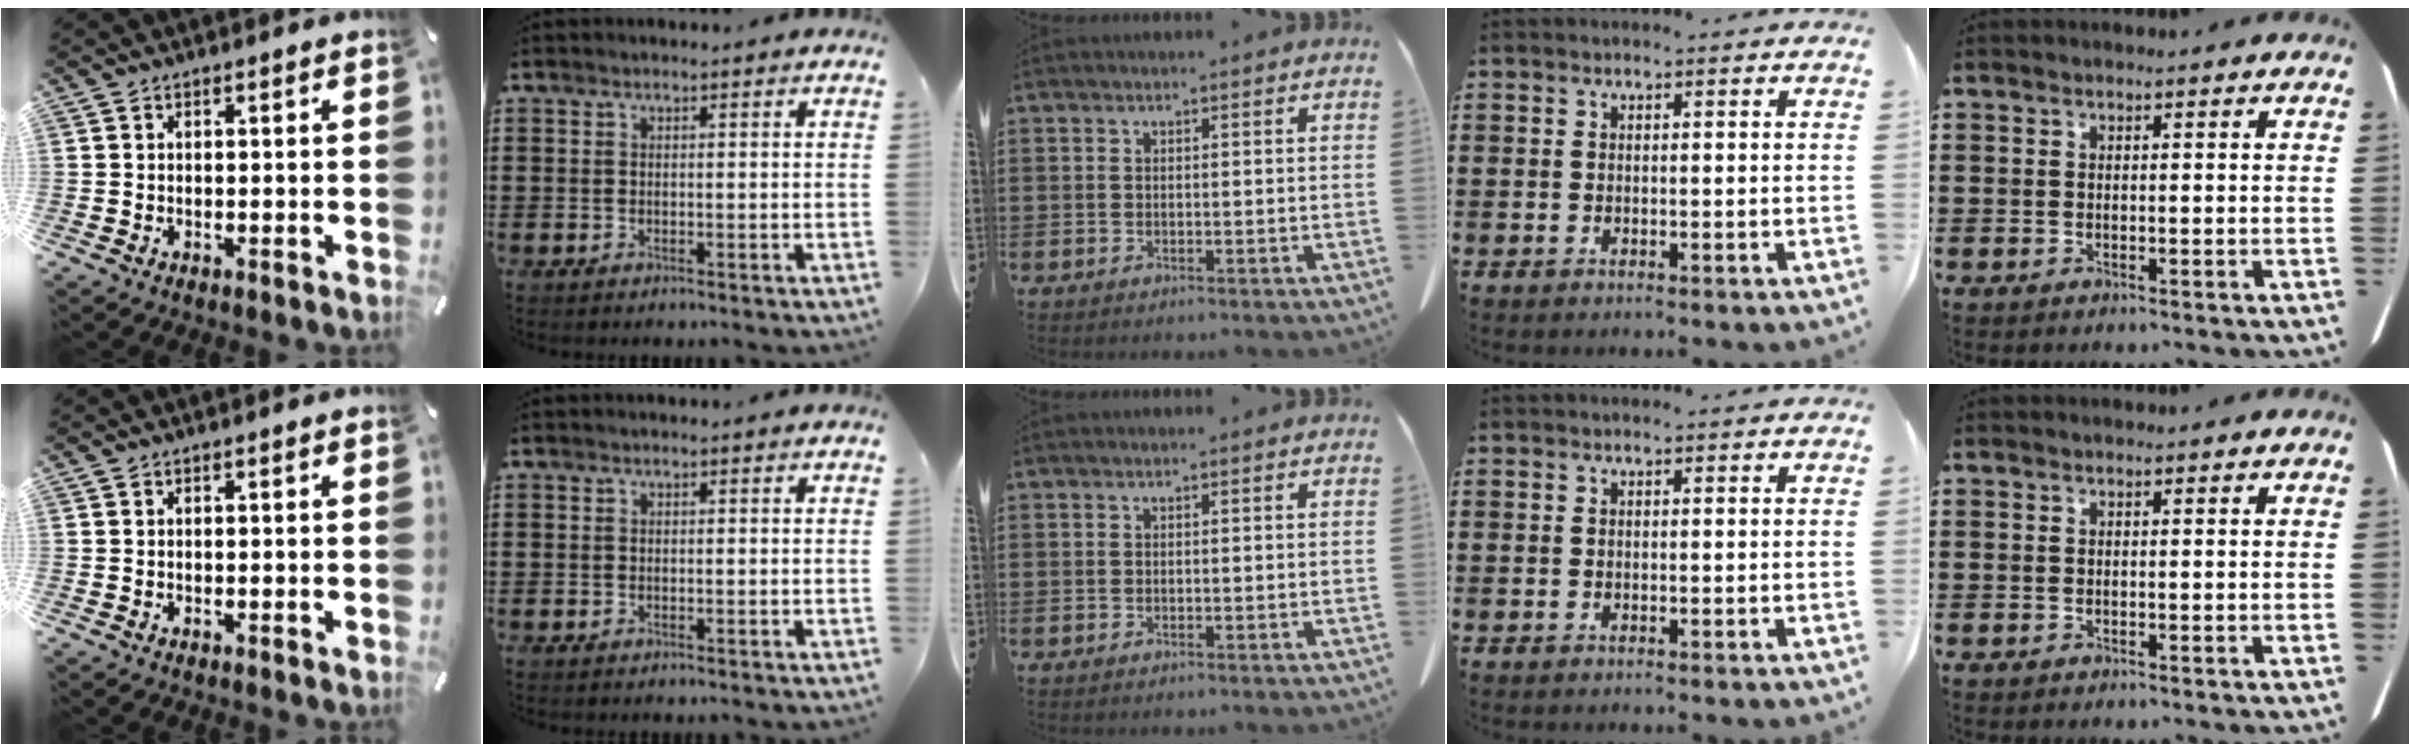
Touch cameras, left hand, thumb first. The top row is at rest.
{}